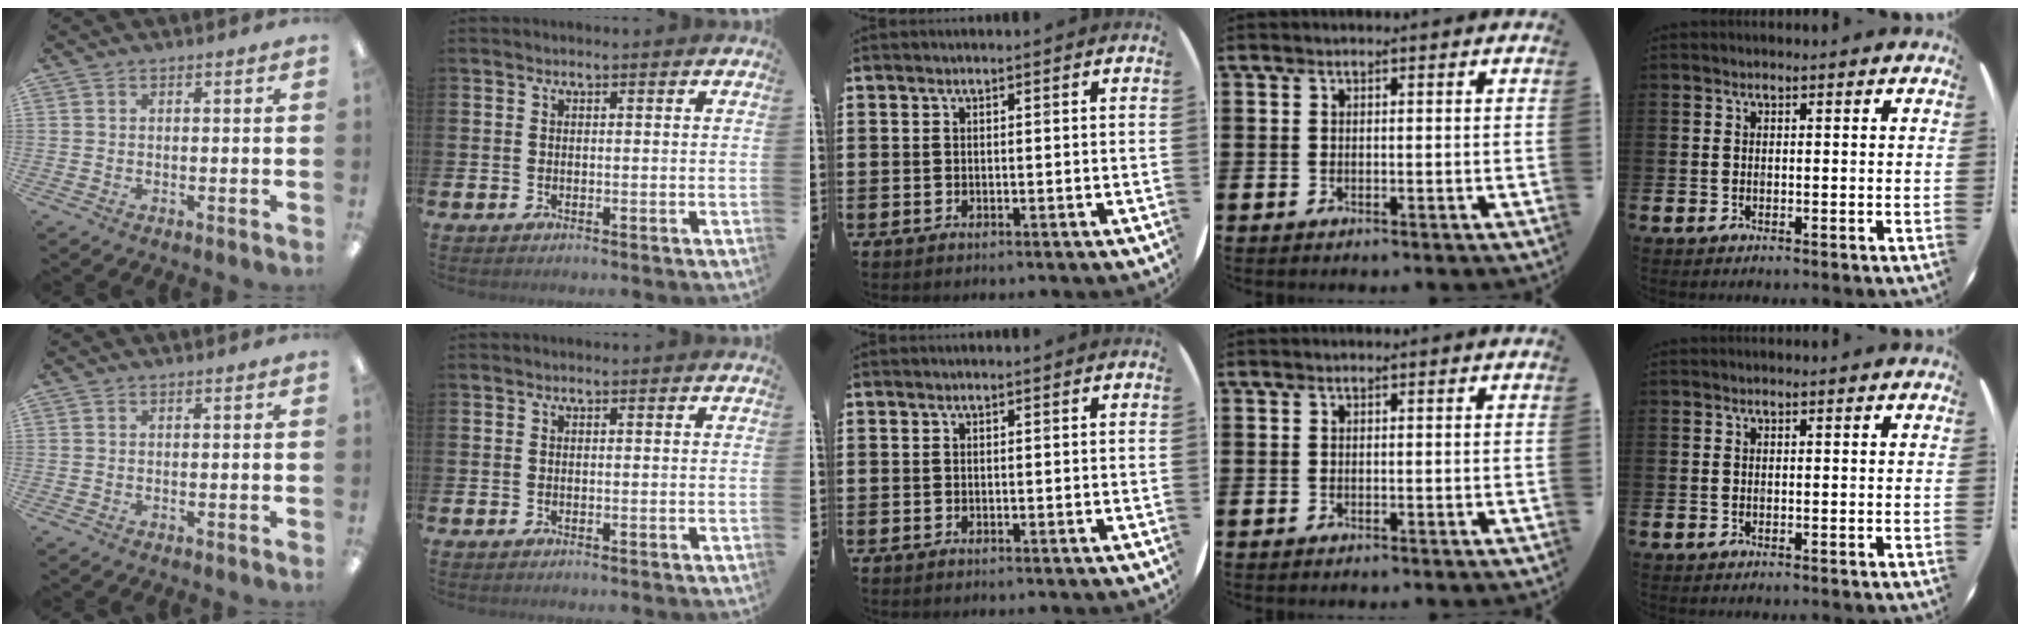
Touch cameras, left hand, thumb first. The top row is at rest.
{}